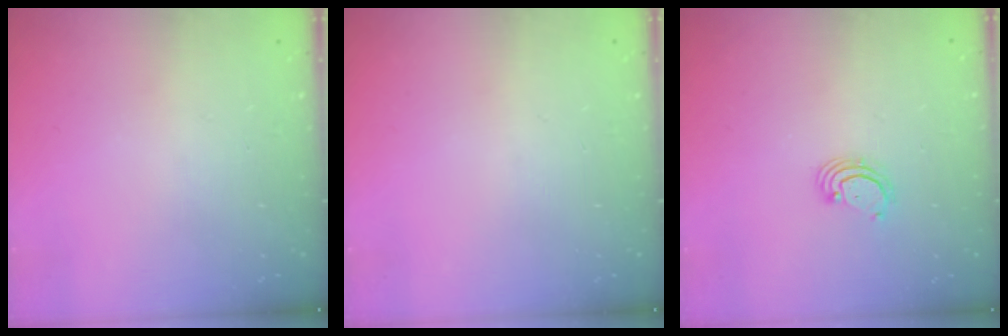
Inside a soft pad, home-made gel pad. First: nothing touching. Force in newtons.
{"total": 0.0}
{"total": 2.7, "press": 2.7, "slide": 0.3}